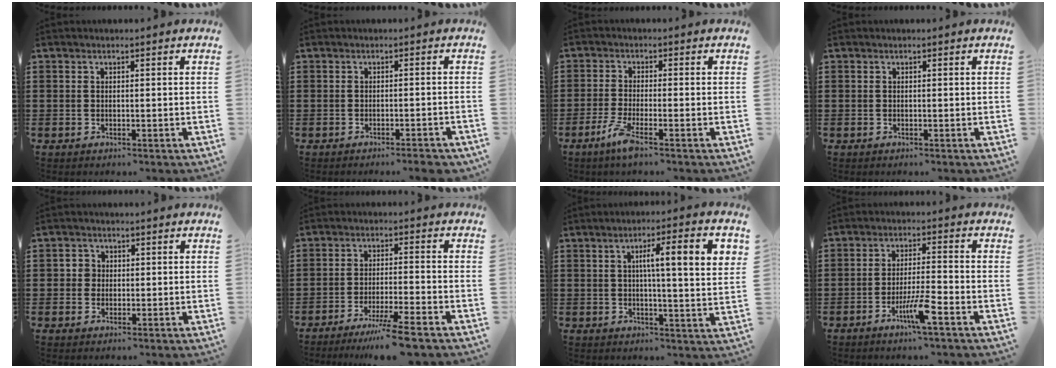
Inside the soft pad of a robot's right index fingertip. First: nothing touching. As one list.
[{"total": 1.9, "force": [-1.6, -0.1, 1.1], "torque": [-0.018, 0.001, -0.031]}, {"total": 4.1, "force": [-2.4, 0.2, 3.3], "torque": [-0.073, -0.015, -0.047]}, {"total": 0.0}, {"total": 2.0, "force": [0.2, 1.9, 0.6], "torque": [-0.019, 0.010, 0.001]}, {"total": 6.3, "force": [-4.9, -0.6, 3.9], "torque": [-0.073, -0.018, -0.091]}, {"total": 8.7, "force": [2.3, 1.2, 8.3], "torque": [-0.146, -0.002, 0.029]}, {"total": 5.9, "force": [-3.2, 0.4, 5.0], "torque": [-0.100, -0.011, -0.060]}]